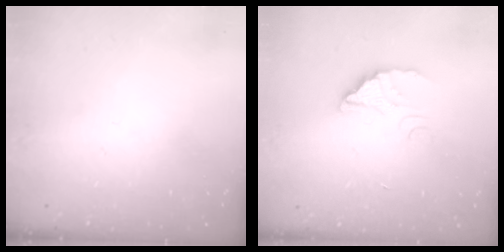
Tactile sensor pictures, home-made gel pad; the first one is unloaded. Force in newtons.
{"total": 2.4, "press": 2.4, "slide": 0.0}